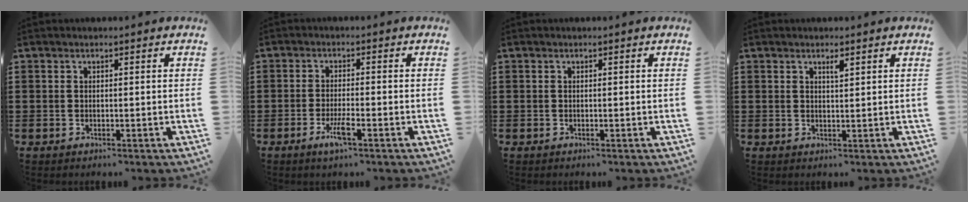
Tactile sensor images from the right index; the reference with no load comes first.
{"total": 3.3, "force": [-1.7, 0.2, 2.9], "torque": [-0.060, -0.010, -0.033]}
{"total": 0.0}
{"total": 1.4, "force": [1.0, 0.3, 1.0], "torque": [-0.012, -0.002, 0.014]}